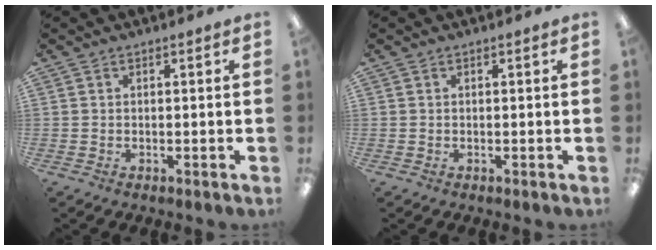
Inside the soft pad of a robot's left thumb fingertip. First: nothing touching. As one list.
[{"total": 0.0}]